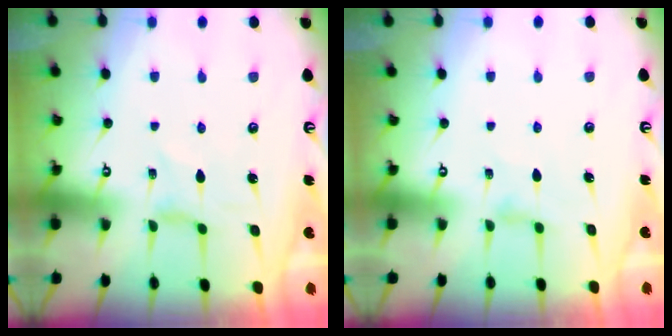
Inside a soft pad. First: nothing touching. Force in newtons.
{"total": 2.3, "press": 2.2, "slide": 0.6}